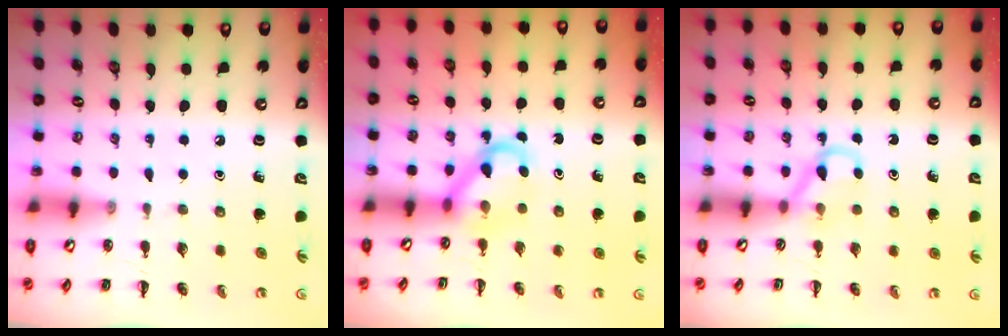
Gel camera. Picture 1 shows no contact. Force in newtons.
{"total": 4.6, "press": 4.6, "slide": 0.6}
{"total": 5.0, "press": 4.8, "slide": 1.2}